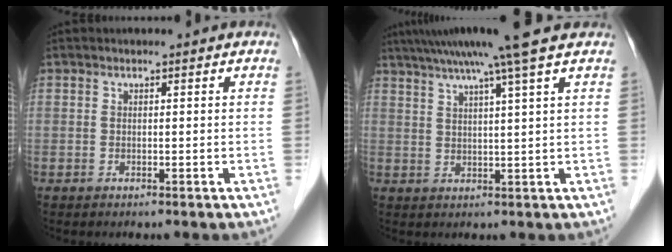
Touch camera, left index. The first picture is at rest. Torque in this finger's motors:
{"motor_torque": [0.97, -1.00, 0.66, 0.16]}